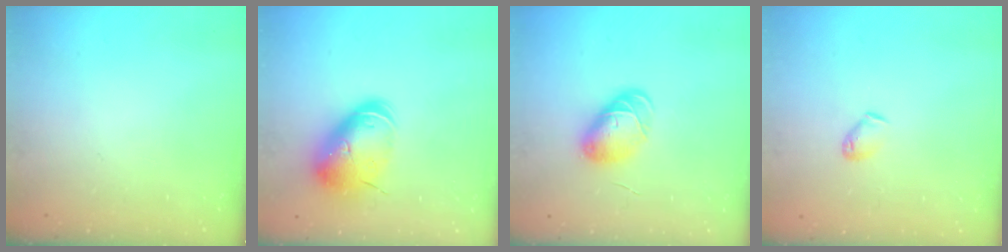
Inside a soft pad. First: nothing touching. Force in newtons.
{"total": 14.6, "press": 14.4, "slide": 2.3}
{"total": 7.5, "press": 7.5, "slide": 0.5}
{"total": 3.8, "press": 3.7, "slide": 0.7}